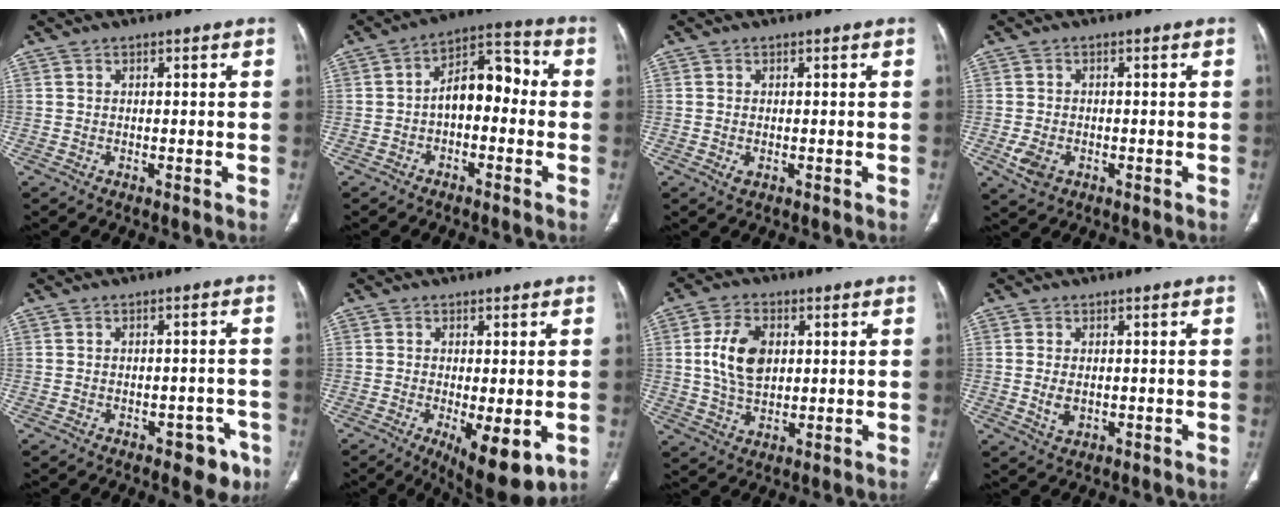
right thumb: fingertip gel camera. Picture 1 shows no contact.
{"total": 9.6, "force": [-1.0, 5.7, 7.6], "torque": [-0.092, 0.043, -0.031]}
{"total": 1.0, "force": [-0.3, 0.6, 0.8], "torque": [-0.021, 0.001, -0.002]}
{"total": 4.2, "force": [-1.4, 2.9, 2.7], "torque": [-0.055, 0.000, -0.020]}
{"total": 5.7, "force": [-3.3, 3.1, 3.5], "torque": [-0.020, 0.019, -0.038]}
{"total": 10.4, "force": [-3.3, 3.6, 9.2], "torque": [-0.132, -0.020, -0.041]}
{"total": 9.9, "force": [1.7, 6.3, 7.4], "torque": [-0.130, -0.004, 0.037]}
{"total": 3.3, "force": [-0.3, 2.2, 2.5], "torque": [-0.048, -0.006, 0.001]}